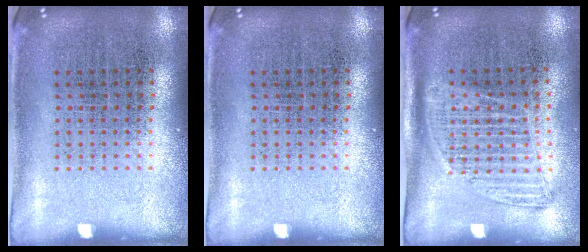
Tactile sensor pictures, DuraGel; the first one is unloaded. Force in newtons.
{"total": 0.0}
{"total": 1.4, "press": 1.2, "slide": 0.7}